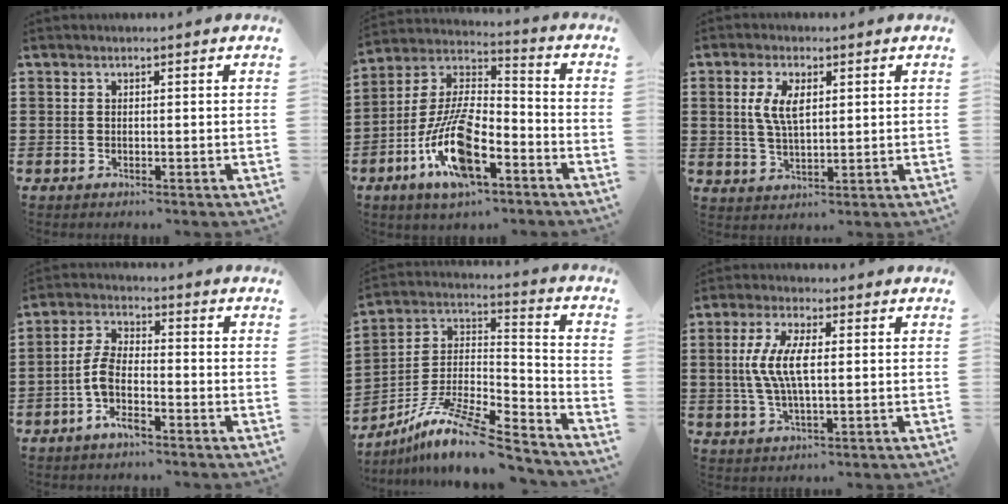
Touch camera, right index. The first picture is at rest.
{"total": 15.0, "force": [-7.2, 5.8, 11.8], "torque": [-0.258, 0.005, -0.135]}
{"total": 5.4, "force": [1.5, 2.3, 4.6], "torque": [-0.098, 0.008, 0.025]}
{"total": 6.0, "force": [-2.6, 2.7, 4.7], "torque": [-0.117, 0.004, -0.057]}
{"total": 11.6, "force": [-9.1, 2.0, 6.8], "torque": [-0.139, 0.013, -0.183]}
{"total": 7.5, "force": [0.6, 2.5, 7.0], "torque": [-0.159, -0.002, 0.001]}